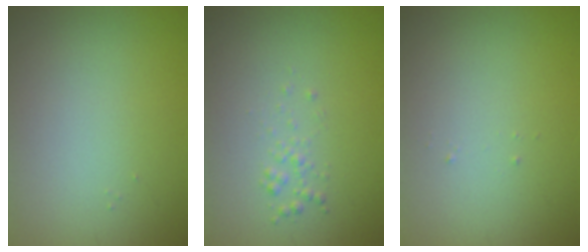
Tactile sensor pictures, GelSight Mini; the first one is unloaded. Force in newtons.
{"total": 0.9, "press": 0.9, "slide": 0.0}
{"total": 0.0}